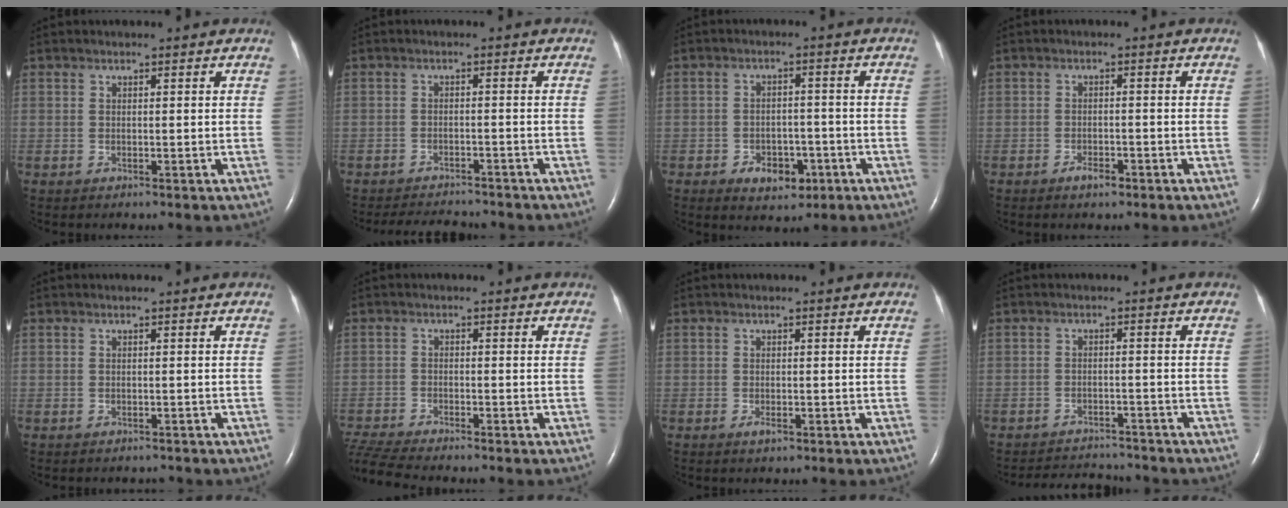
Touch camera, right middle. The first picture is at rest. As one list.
[{"total": 7.4, "force": [-7.0, 1.6, 1.8], "torque": [-0.028, -0.004, -0.095]}, {"total": 5.5, "force": [-2.7, 3.5, 3.3], "torque": [-0.050, 0.008, -0.033]}, {"total": 2.2, "force": [-1.5, 0.9, 1.4], "torque": [-0.027, 0.001, -0.023]}, {"total": 1.5, "force": [-1.4, 0.6, 0.2], "torque": [-0.008, -0.001, -0.017]}, {"total": 7.3, "force": [-6.9, -0.2, 2.5], "torque": [-0.054, -0.016, -0.125]}, {"total": 1.2, "force": [-0.6, 0.4, 0.9], "torque": [-0.018, -0.001, -0.008]}, {"total": 6.9, "force": [-6.8, 1.3, 0.6], "torque": [-0.012, 0.004, -0.094]}]